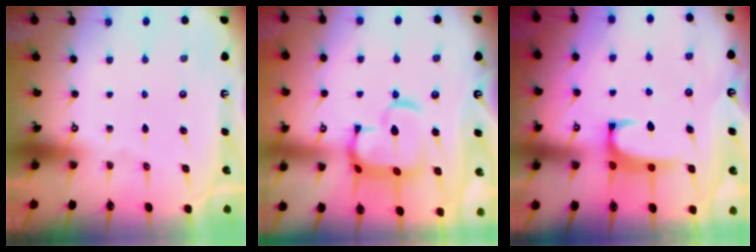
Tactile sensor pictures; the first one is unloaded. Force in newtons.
{"total": 11.6, "press": 11.5, "slide": 1.3}
{"total": 1.8, "press": 1.8, "slide": 0.4}